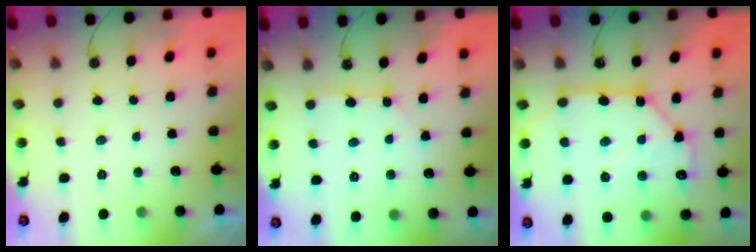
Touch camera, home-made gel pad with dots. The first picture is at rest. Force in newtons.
{"total": 2.3, "press": 2.3, "slide": 0.2}
{"total": 14.4, "press": 14.4, "slide": 1.0}